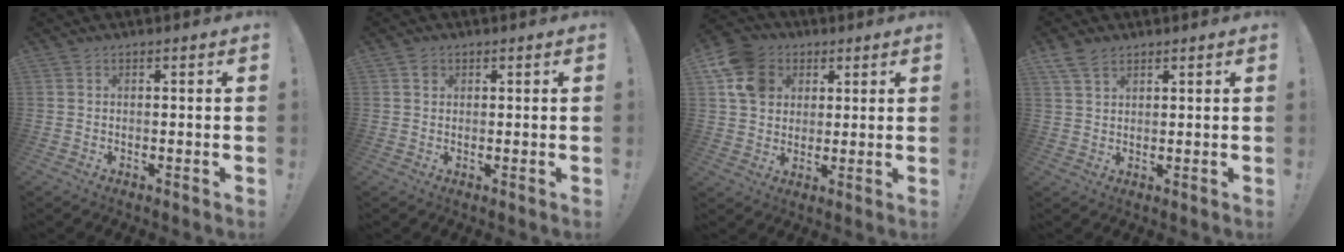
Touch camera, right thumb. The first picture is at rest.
{"total": 1.3, "force": [0.6, 1.1, 0.0], "torque": [0.007, -0.003, 0.011]}
{"total": 12.3, "force": [4.3, 10.2, 5.5], "torque": [-0.078, -0.011, 0.088]}
{"total": 5.1, "force": [3.5, 2.7, 2.6], "torque": [-0.058, -0.008, 0.069]}